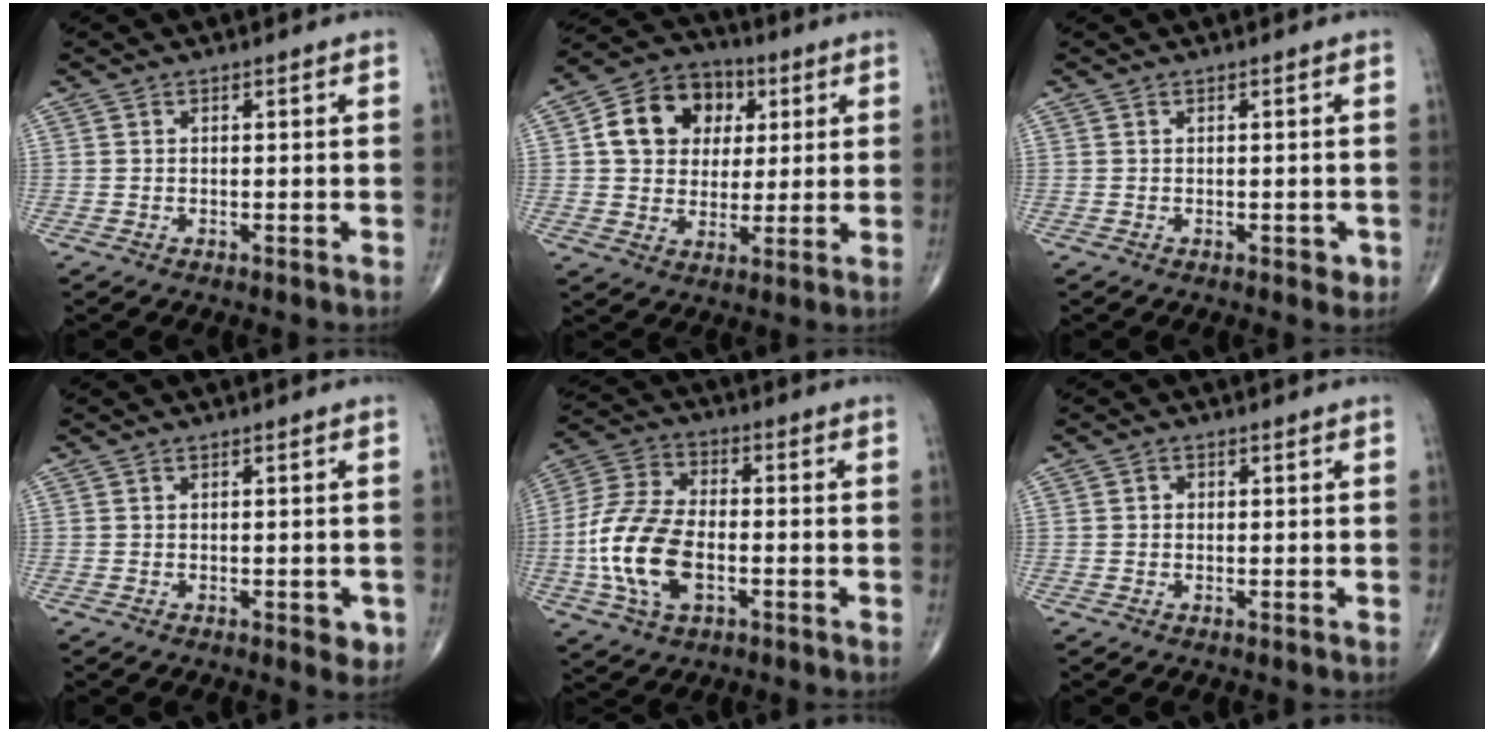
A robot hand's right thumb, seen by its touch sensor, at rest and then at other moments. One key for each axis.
{"total": 13.7, "fx": 3.3, "fy": 11.2, "fz": 7.3, "tx": -0.086, "ty": 0.006, "tz": 0.050}
{"total": 1.4, "fx": -0.3, "fy": 0.8, "fz": 1.1, "tx": -0.003, "ty": 0.001, "tz": -0.003}
{"total": 2.5, "fx": -0.7, "fy": 1.1, "fz": 2.1, "tx": -0.008, "ty": -0.001, "tz": -0.007}
{"total": 15.2, "fx": -3.4, "fy": 8.5, "fz": 12.0, "tx": -0.246, "ty": 0.016, "tz": -0.066}
{"total": 1.0, "fx": 0.2, "fy": 0.9, "fz": 0.4, "tx": -0.002, "ty": 0.004, "tz": 0.000}